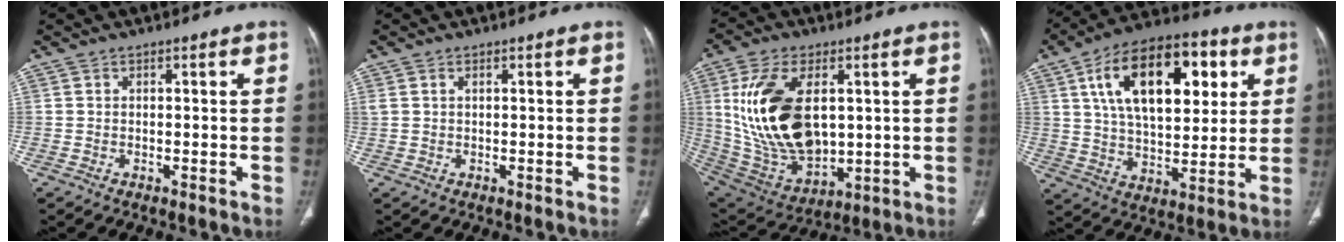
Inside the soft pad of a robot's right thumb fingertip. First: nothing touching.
{"total": 1.4, "force": [0.6, 0.8, 1.0], "torque": [-0.030, 0.012, 0.020]}
{"total": 22.0, "force": [3.3, 12.6, 17.6], "torque": [-0.333, -0.019, 0.083]}
{"total": 22.7, "force": [7.7, 12.0, 17.8], "torque": [-0.257, -0.006, 0.123]}